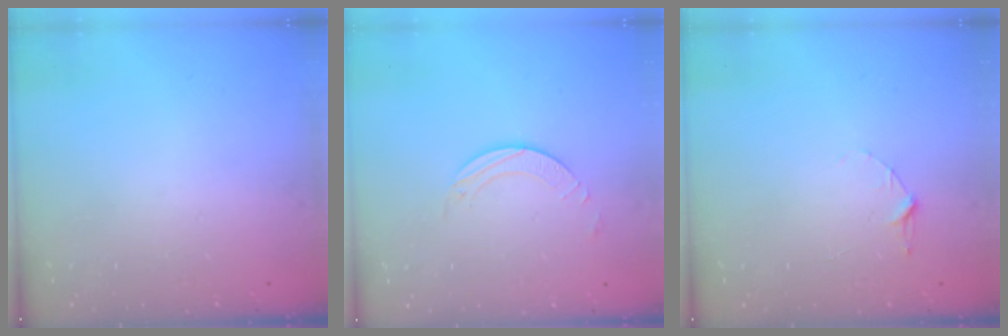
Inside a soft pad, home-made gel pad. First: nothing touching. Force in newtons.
{"total": 2.5, "press": 2.5, "slide": 0.2}
{"total": 4.7, "press": 4.7, "slide": 0.5}